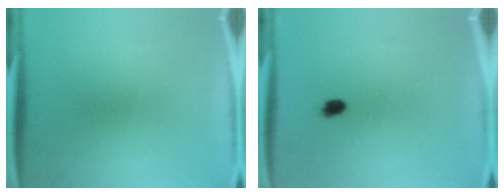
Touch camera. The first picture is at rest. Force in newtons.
{"total": 2.7}